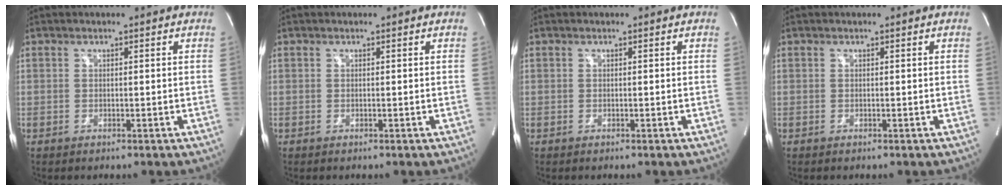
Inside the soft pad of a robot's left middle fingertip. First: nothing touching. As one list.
[{"total": 0.0}, {"total": 0.0}, {"total": 0.0}]